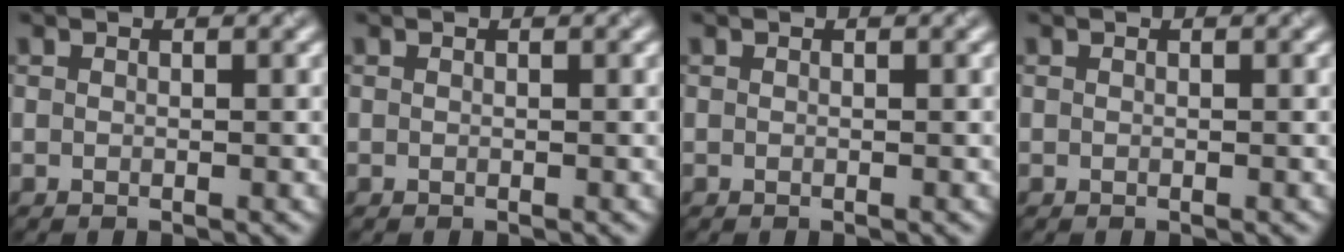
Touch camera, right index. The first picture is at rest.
{"total": 0.0}
{"total": 0.0}
{"total": 0.0}